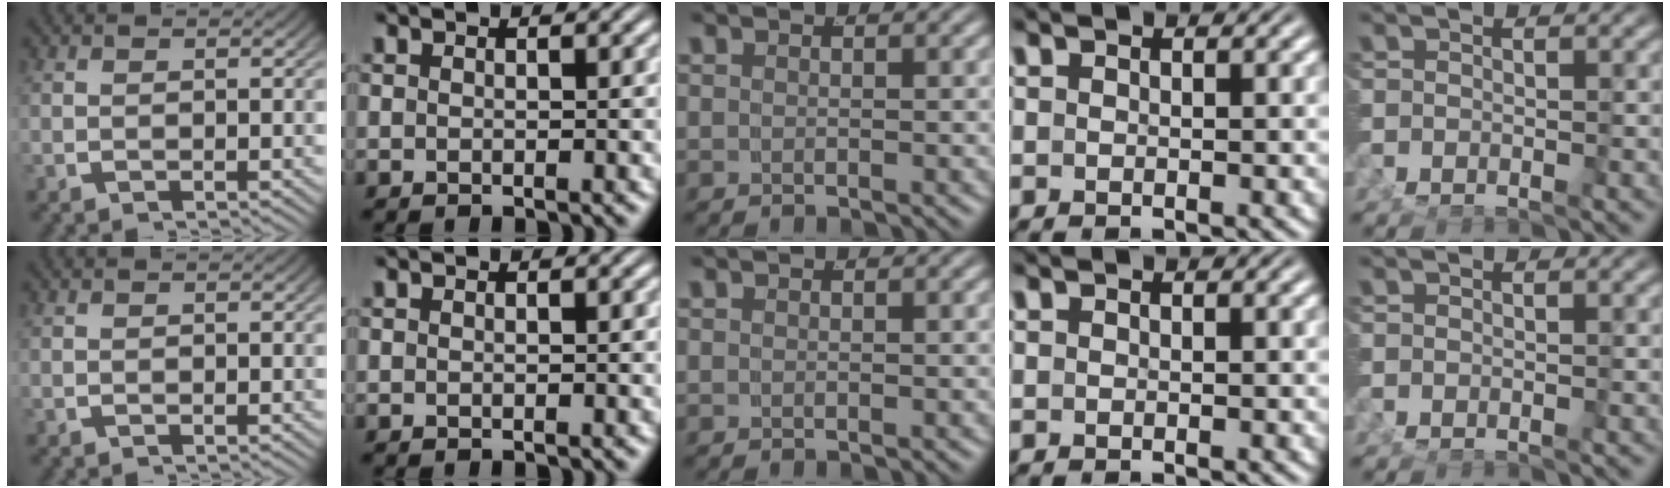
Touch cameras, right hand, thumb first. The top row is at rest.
{}